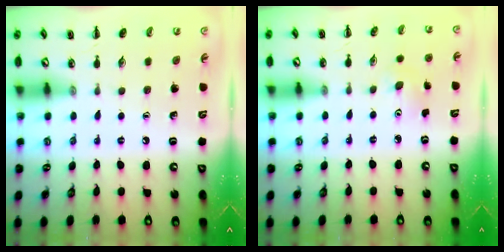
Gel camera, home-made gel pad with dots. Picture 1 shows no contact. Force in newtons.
{"total": 4.7, "press": 4.5, "slide": 1.3}